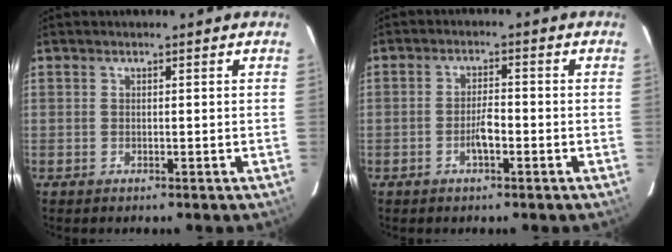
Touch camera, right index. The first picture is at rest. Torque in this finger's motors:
{"motor_torque": [0.58, -0.35, 0.31, 0.08]}